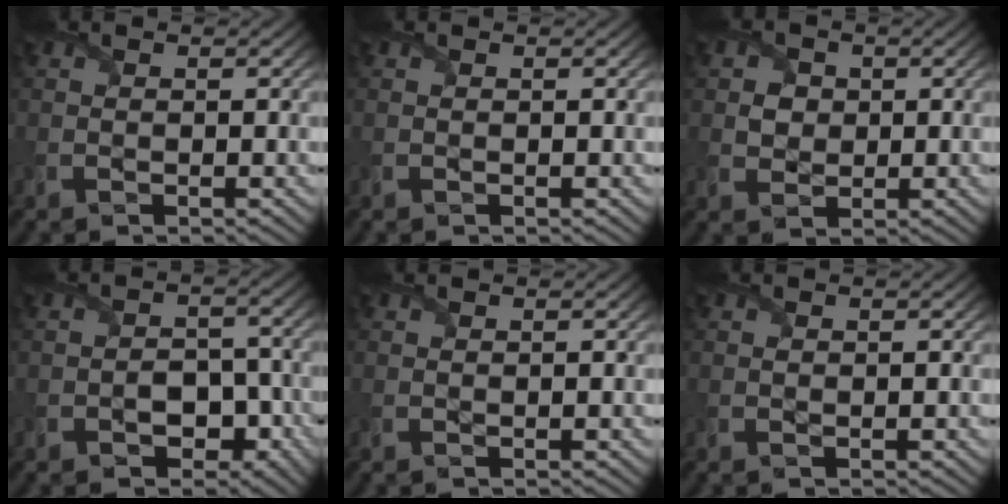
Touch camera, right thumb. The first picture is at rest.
{"total": 0.0}
{"total": 2.8, "force": [0.3, 2.6, 1.1], "torque": [-0.027, -0.002, -0.002]}
{"total": 5.1, "force": [-2.4, 3.6, 2.8], "torque": [-0.032, 0.007, -0.039]}
{"total": 0.0}
{"total": 0.0}